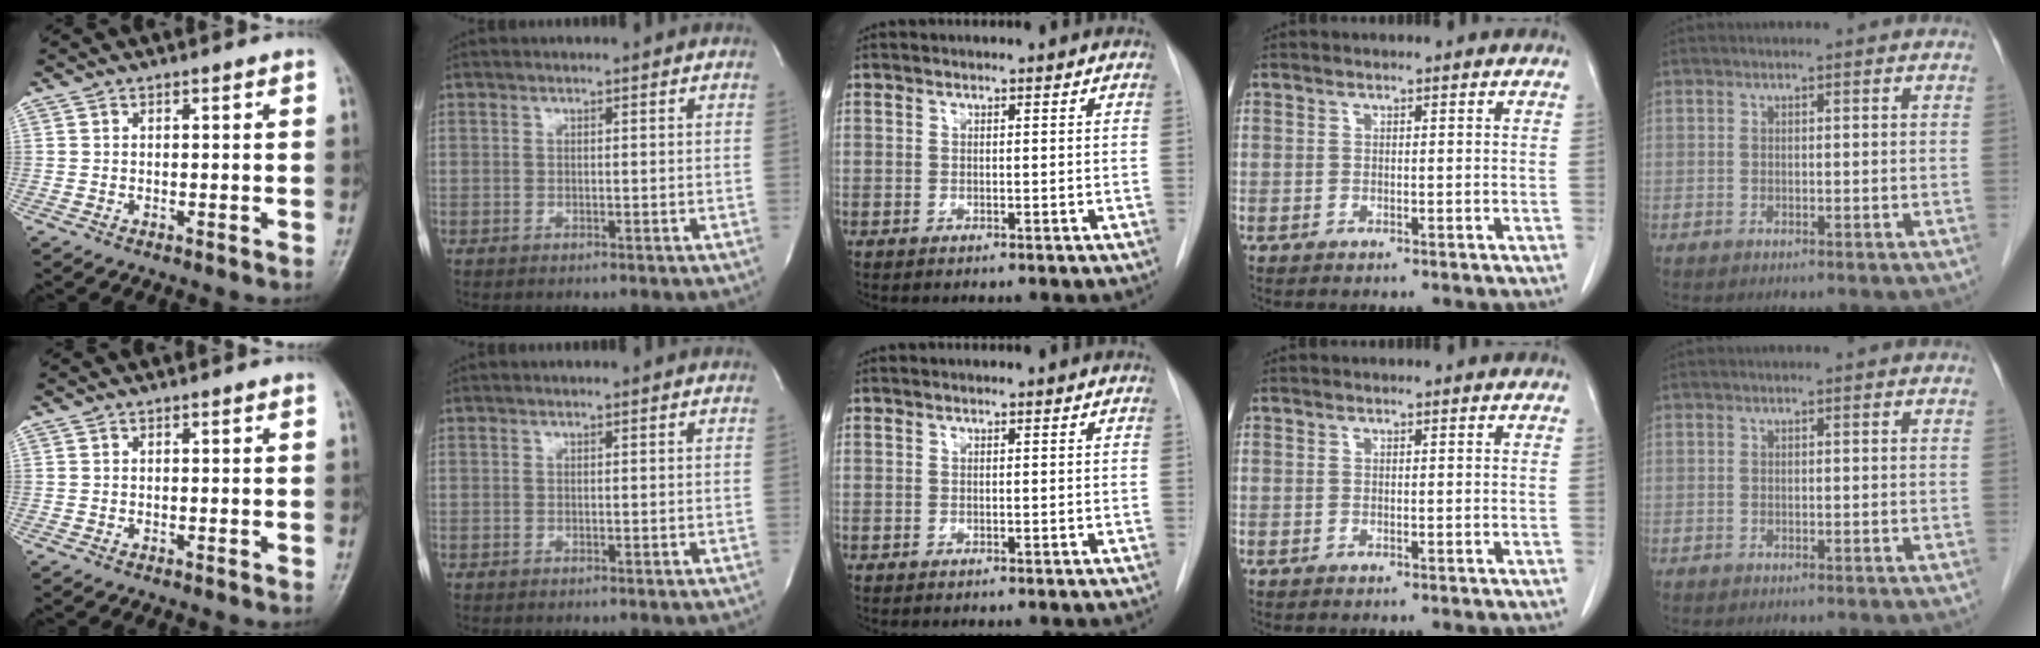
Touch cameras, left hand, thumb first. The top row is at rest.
{}